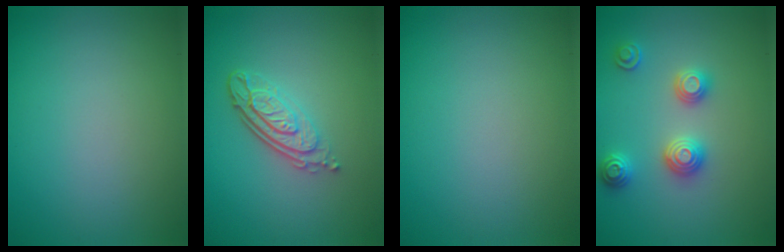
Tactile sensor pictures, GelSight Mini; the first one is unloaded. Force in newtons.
{"total": 4.3, "press": 3.0, "slide": 3.1}
{"total": 0.0}
{"total": 2.9, "press": 2.9, "slide": 0.2}